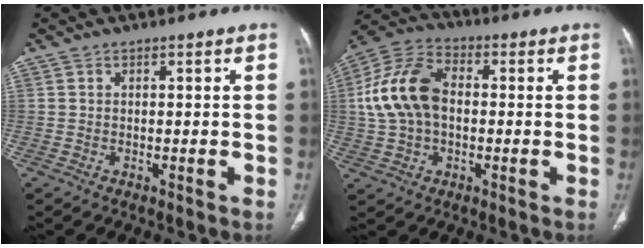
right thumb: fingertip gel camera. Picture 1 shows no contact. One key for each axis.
{"total": 13.9, "fx": 0.5, "fy": 9.2, "fz": 10.4, "tx": -0.204, "ty": 0.029, "tz": 0.001}